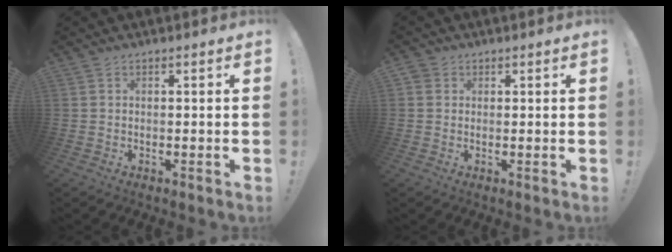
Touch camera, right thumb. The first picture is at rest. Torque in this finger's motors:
{"motor_torque": [0.07, -0.02, 0.38, -0.08, 0.00]}